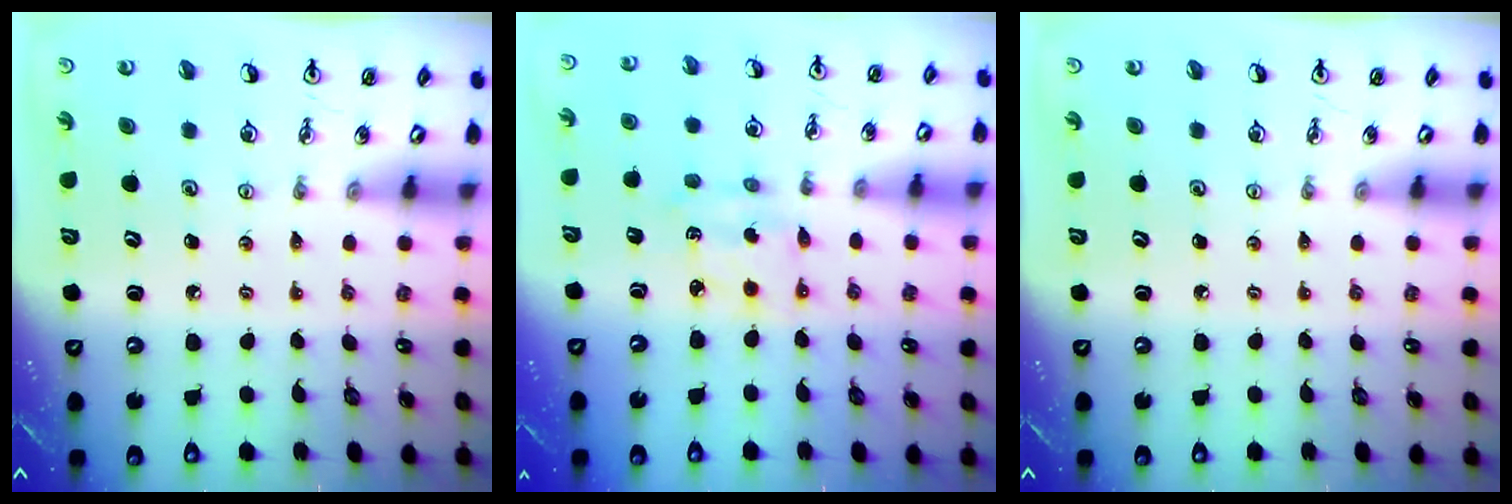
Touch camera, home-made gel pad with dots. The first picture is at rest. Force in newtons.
{"total": 2.9, "press": 2.9, "slide": 0.2}
{"total": 0.0}